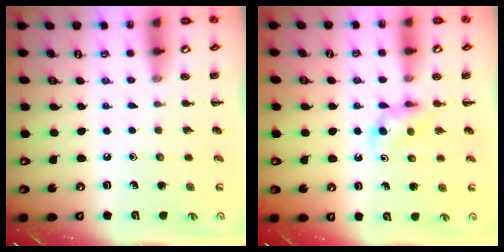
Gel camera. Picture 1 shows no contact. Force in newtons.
{"total": 4.9, "press": 4.7, "slide": 1.4}